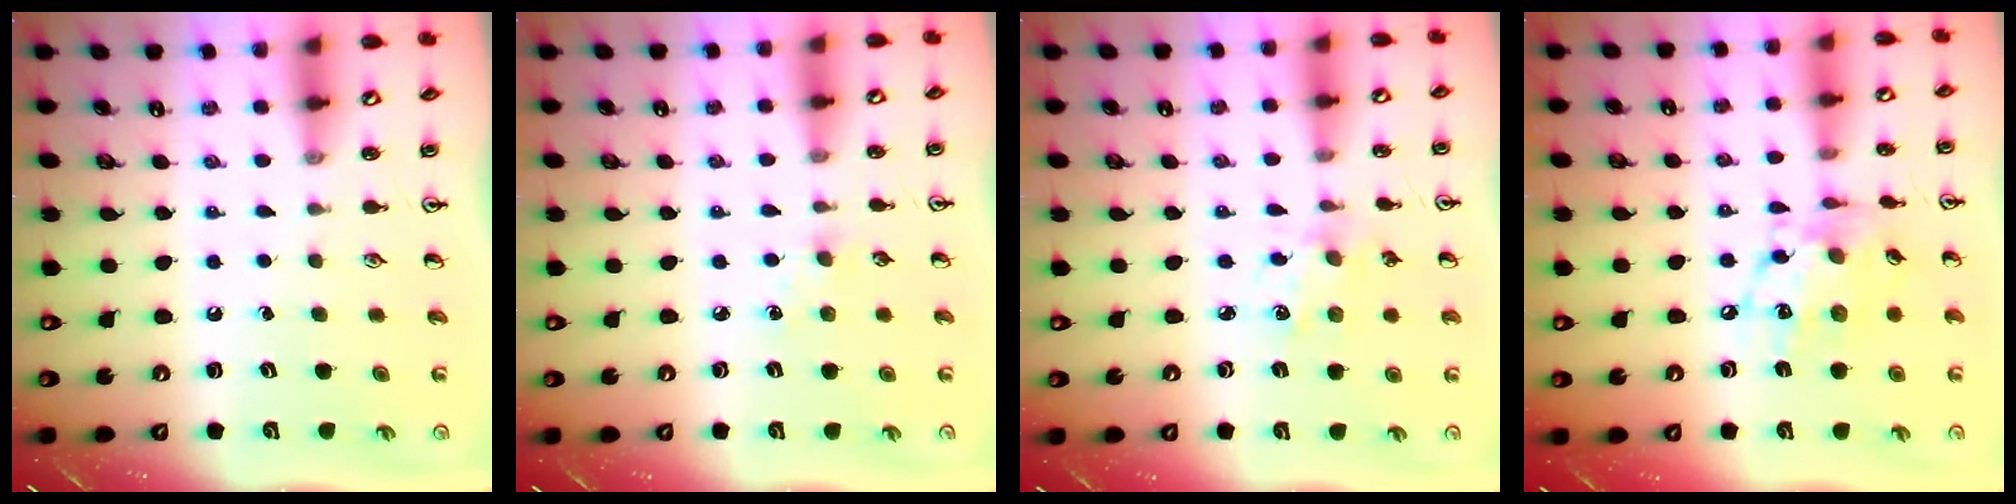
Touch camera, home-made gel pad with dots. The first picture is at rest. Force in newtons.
{"total": 3.0, "press": 2.9, "slide": 0.4}
{"total": 3.3, "press": 3.3, "slide": 0.4}
{"total": 13.5, "press": 13.5, "slide": 0.8}